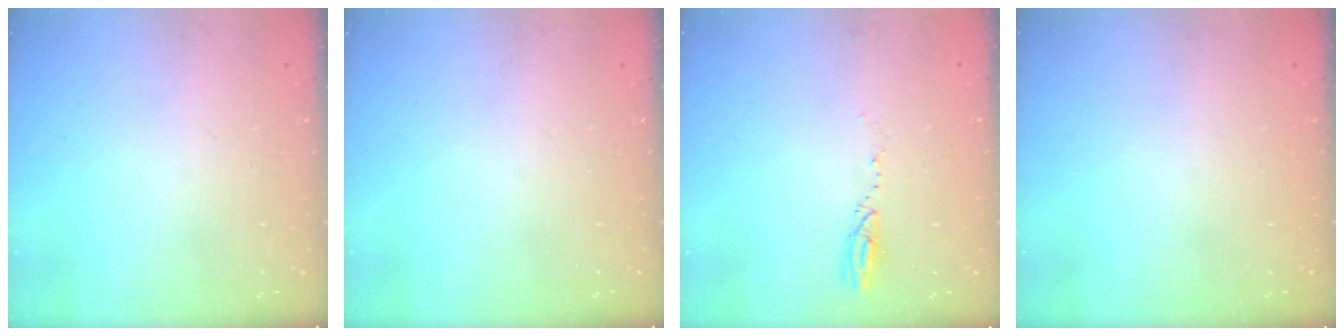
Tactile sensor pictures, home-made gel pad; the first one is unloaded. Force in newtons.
{"total": 0.0}
{"total": 2.9, "press": 2.9, "slide": 0.4}
{"total": 0.0}